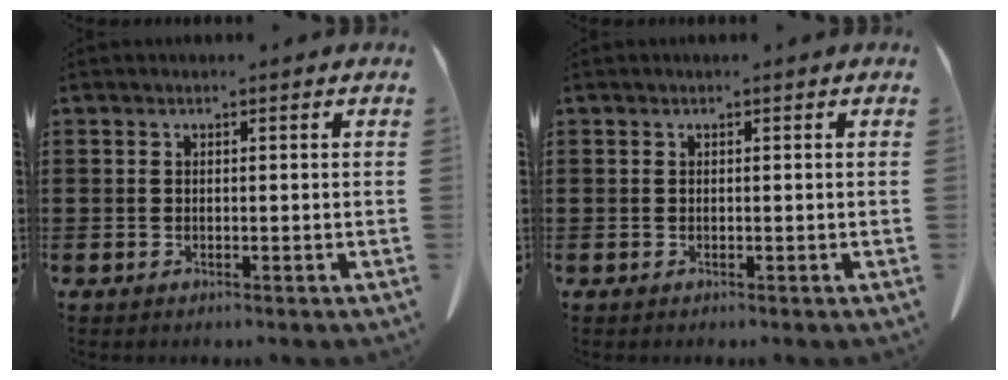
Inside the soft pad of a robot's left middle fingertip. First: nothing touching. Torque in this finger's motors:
{"motor_torque": [0.00, 0.00, -0.02, 0.00]}